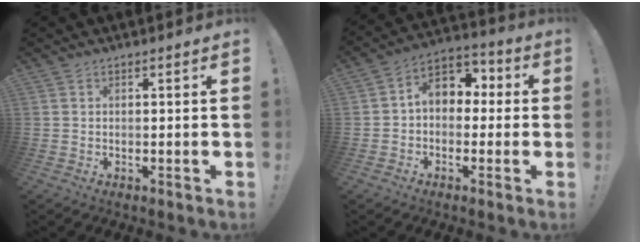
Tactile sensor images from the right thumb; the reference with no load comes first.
{"total": 8.0, "force": [0.8, 6.4, 4.7], "torque": [-0.066, 0.010, 0.020]}